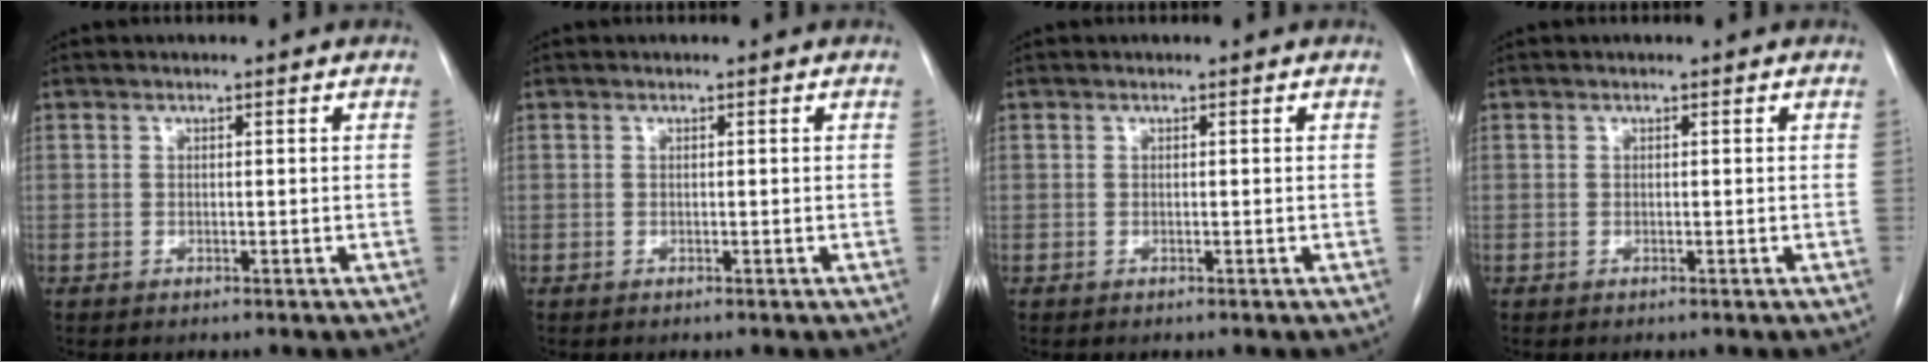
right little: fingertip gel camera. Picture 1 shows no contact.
{"total": 0.0}
{"total": 0.0}
{"total": 0.0}